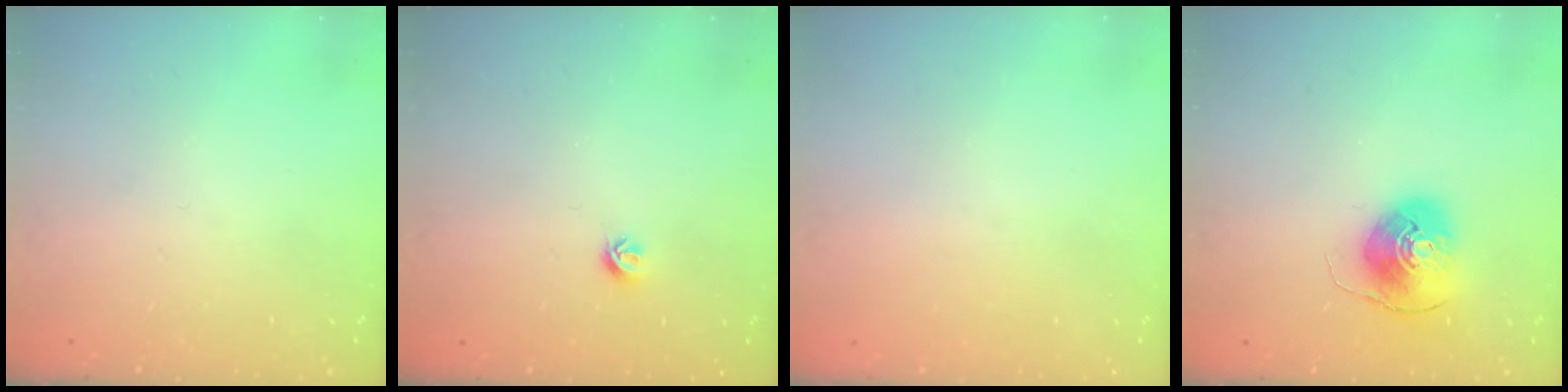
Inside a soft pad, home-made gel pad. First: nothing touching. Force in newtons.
{"total": 4.9, "press": 4.8, "slide": 0.9}
{"total": 0.9, "press": 0.9, "slide": 0.1}
{"total": 8.4, "press": 8.3, "slide": 1.5}